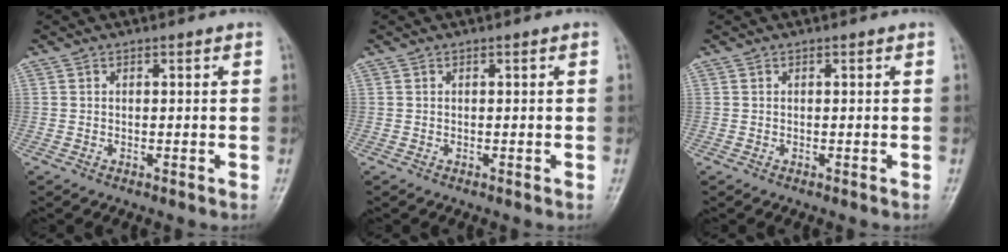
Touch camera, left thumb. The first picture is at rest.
{"total": 0.0}
{"total": 0.0}